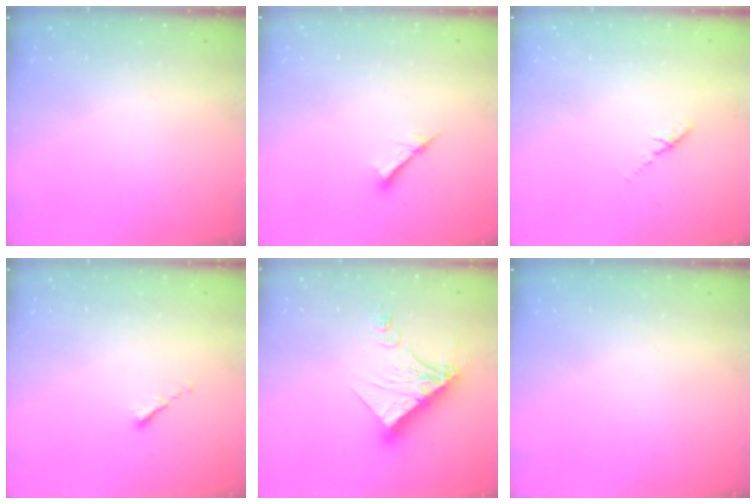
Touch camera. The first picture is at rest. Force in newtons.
{"total": 2.1, "press": 2.1, "slide": 0.2}
{"total": 2.2, "press": 2.1, "slide": 0.6}
{"total": 0.6, "press": 0.5, "slide": 0.2}
{"total": 14.3, "press": 14.2, "slide": 1.4}
{"total": 0.0}